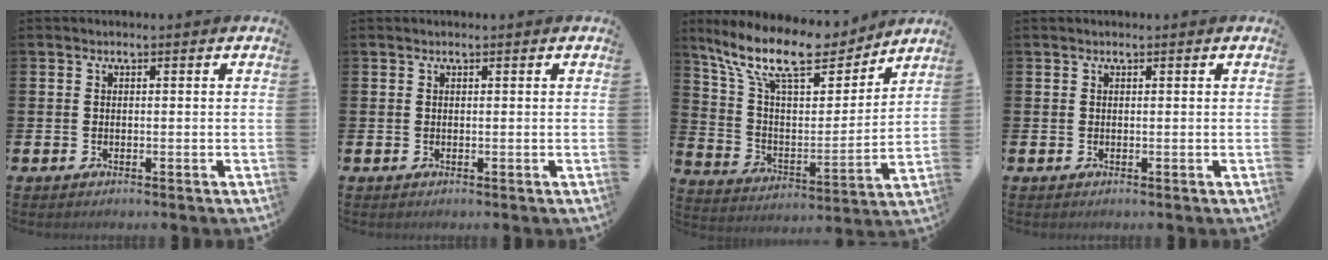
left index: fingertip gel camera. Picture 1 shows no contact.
{"total": 0.0}
{"total": 13.8, "force": [11.3, 4.0, 6.7], "torque": [-0.172, -0.060, 0.200]}
{"total": 0.0}